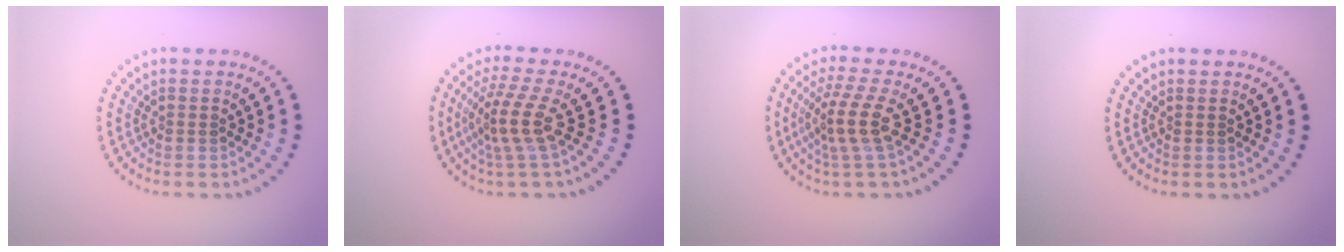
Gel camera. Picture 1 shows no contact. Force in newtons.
{"total": 3.8, "press": 2.9, "slide": 2.6}
{"total": 3.6, "press": 2.7, "slide": 2.5}
{"total": 0.0}